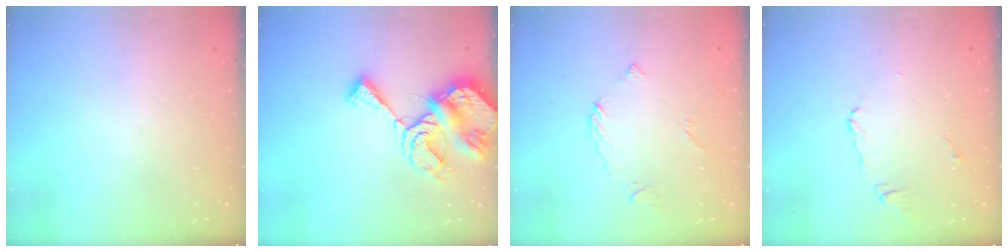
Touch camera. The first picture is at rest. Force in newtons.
{"total": 11.0, "press": 10.9, "slide": 1.4}
{"total": 3.7, "press": 3.7, "slide": 0.4}
{"total": 4.7, "press": 4.7, "slide": 0.4}